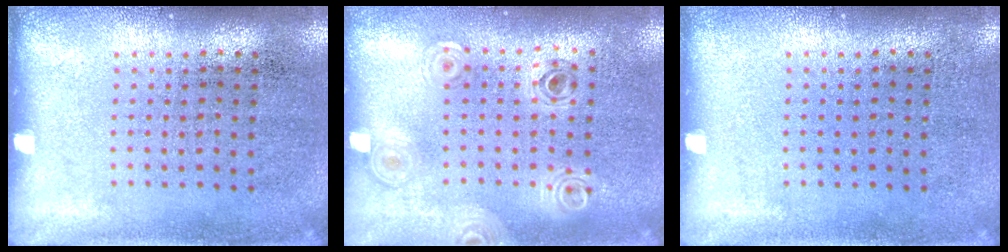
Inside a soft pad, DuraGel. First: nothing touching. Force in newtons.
{"total": 0.9, "press": 0.9, "slide": 0.1}
{"total": 0.0}